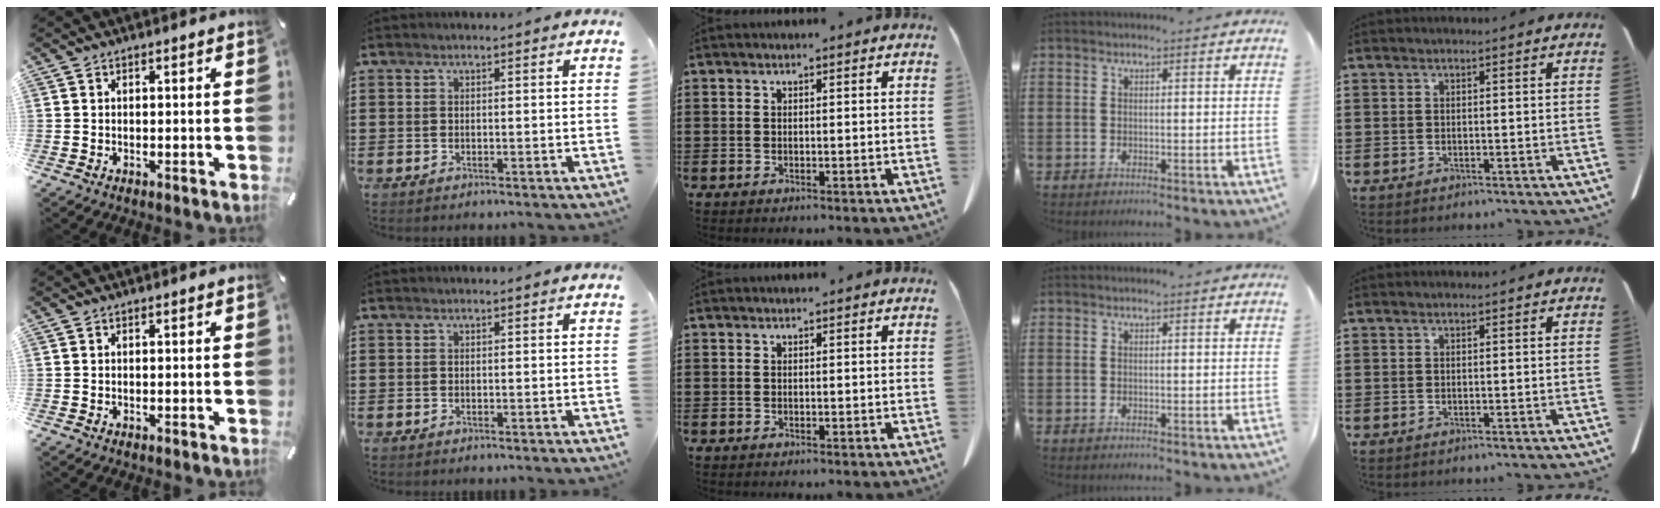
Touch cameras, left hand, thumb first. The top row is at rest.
{}